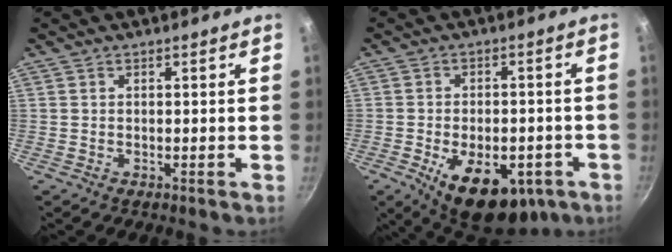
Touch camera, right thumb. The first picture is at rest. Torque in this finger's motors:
{"motor_torque": [0.30, 1.11, -0.03, 0.04, 0.26]}